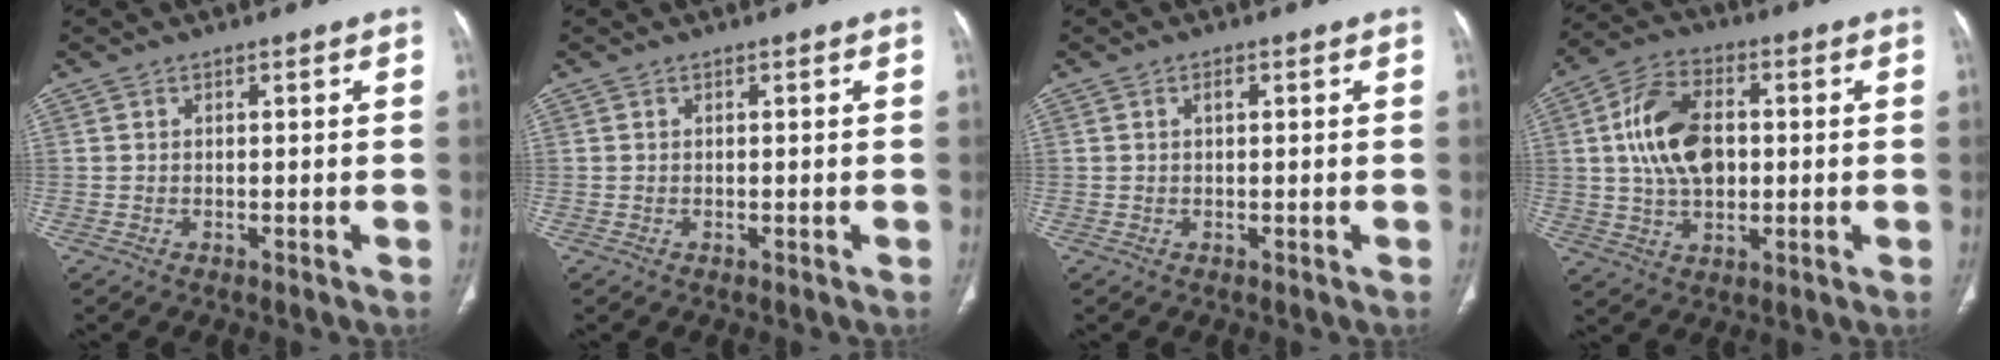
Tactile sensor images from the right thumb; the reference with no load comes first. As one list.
[{"total": 0.0}, {"total": 1.2, "force": [0.4, 0.6, 1.0], "torque": [-0.018, 0.005, 0.007]}, {"total": 13.1, "force": [1.2, 8.2, 10.2], "torque": [-0.178, 0.012, 0.022]}]